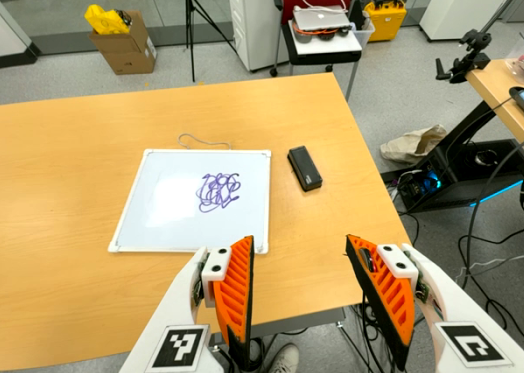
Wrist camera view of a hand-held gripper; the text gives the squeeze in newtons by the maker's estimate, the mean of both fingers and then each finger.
{"total": 0.0}